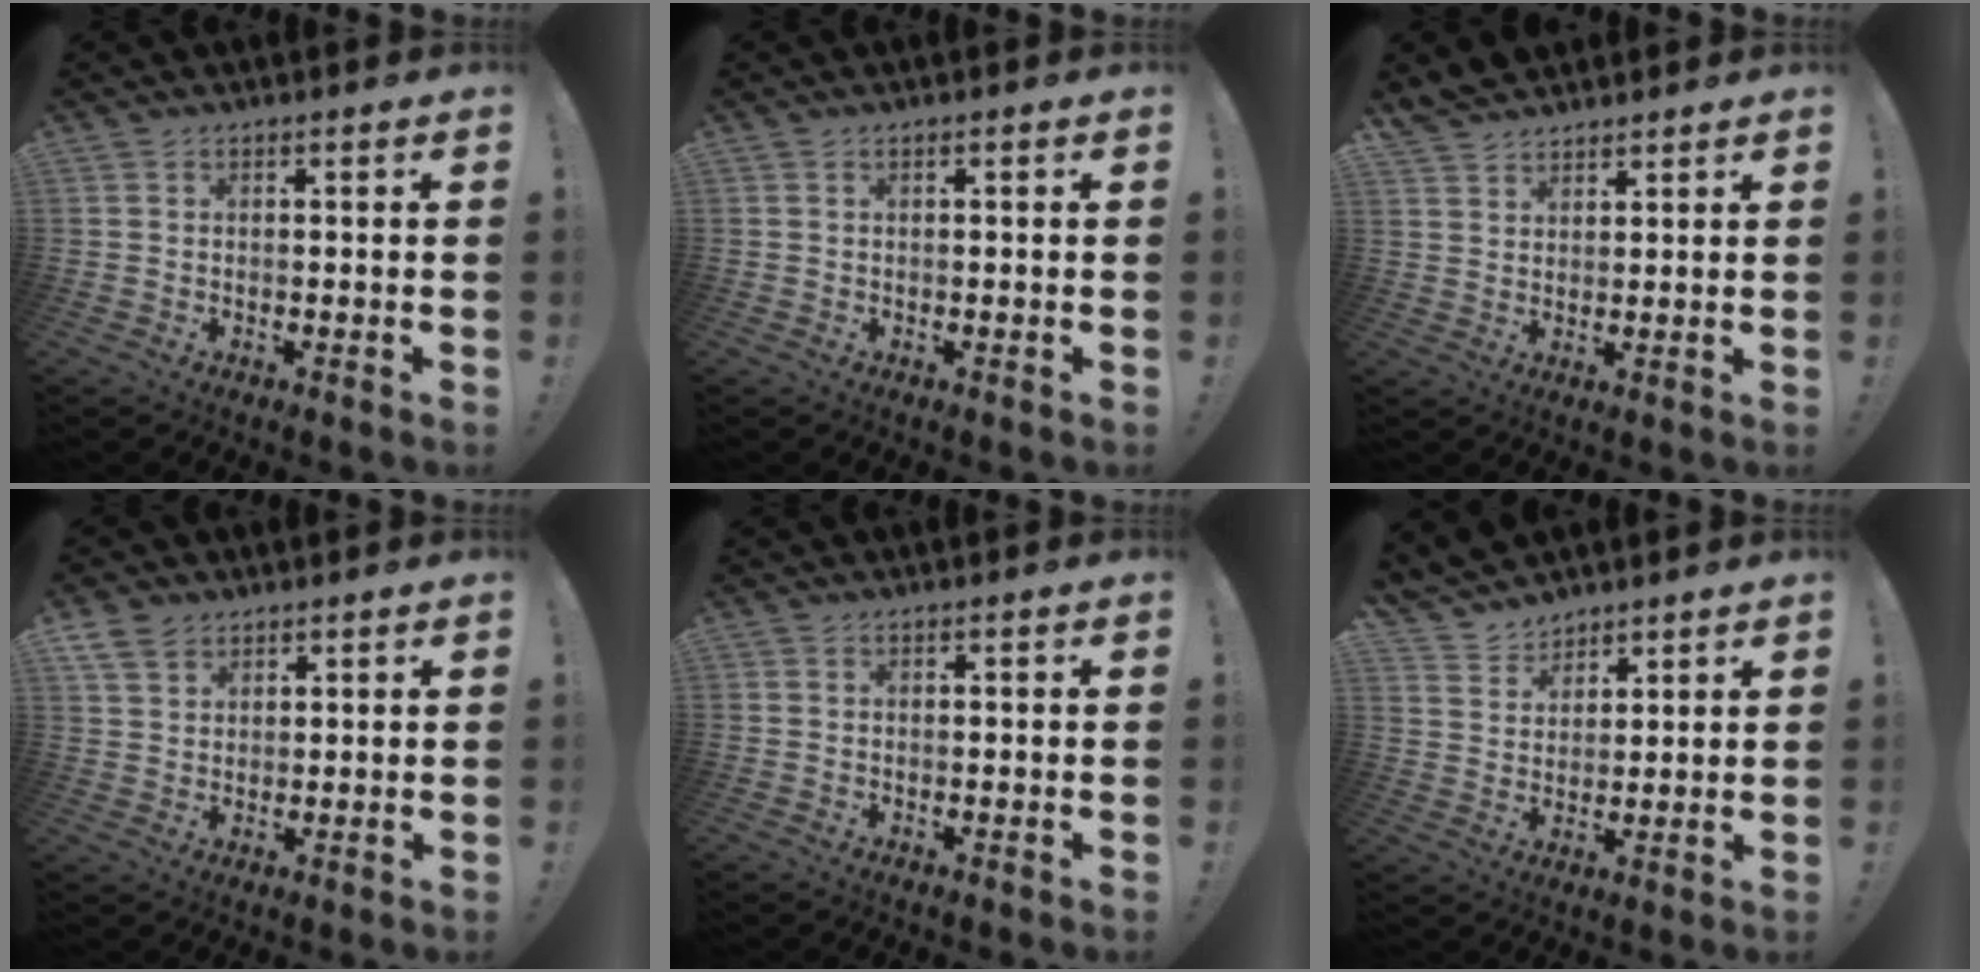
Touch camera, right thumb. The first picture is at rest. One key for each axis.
{"total": 0.0}
{"total": 5.1, "fx": 4.6, "fy": 2.1, "fz": 0.7, "tx": -0.012, "ty": -0.033, "tz": 0.087}
{"total": 5.4, "fx": 3.7, "fy": 3.5, "fz": 1.8, "tx": -0.033, "ty": -0.016, "tz": 0.074}
{"total": 0.0}
{"total": 7.8, "fx": 6.5, "fy": 4.3, "fz": 0.9, "tx": -0.025, "ty": -0.052, "tz": 0.129}